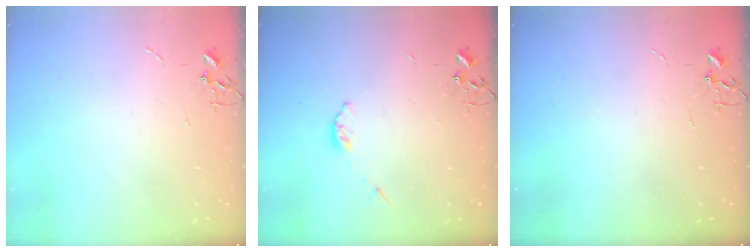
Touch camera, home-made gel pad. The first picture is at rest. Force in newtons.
{"total": 3.4, "press": 3.4, "slide": 0.4}
{"total": 0.0}